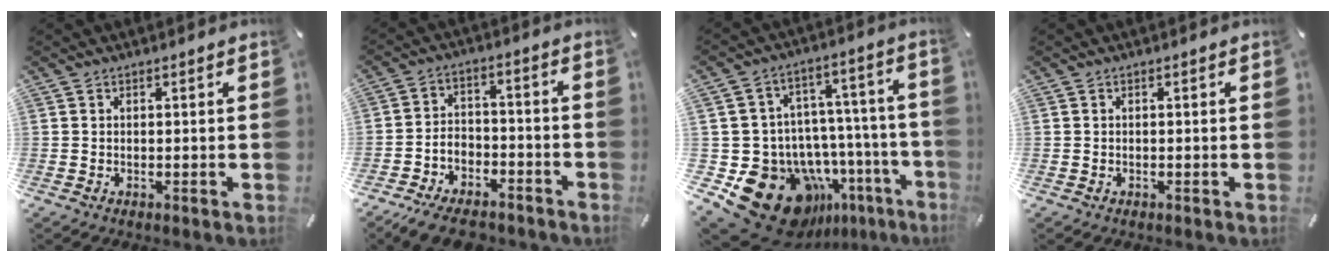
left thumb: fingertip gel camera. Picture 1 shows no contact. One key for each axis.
{"total": 9.0, "fx": -7.2, "fy": 4.5, "fz": 3.0, "tx": -0.047, "ty": 0.047, "tz": -0.135}
{"total": 21.6, "fx": -11.6, "fy": 15.0, "fz": 10.5, "tx": -0.159, "ty": 0.041, "tz": -0.153}
{"total": 0.0}